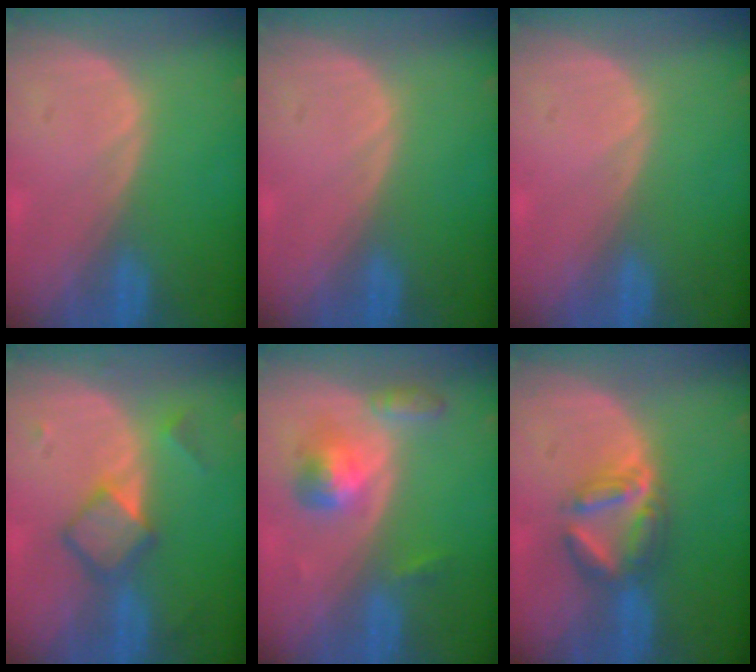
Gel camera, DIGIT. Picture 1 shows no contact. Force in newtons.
{"total": 0.0}
{"total": 0.0}
{"total": 5.1, "press": 5.1, "slide": 0.0}
{"total": 5.2, "press": 4.9, "slide": 1.7}
{"total": 5.9, "press": 5.8, "slide": 1.4}